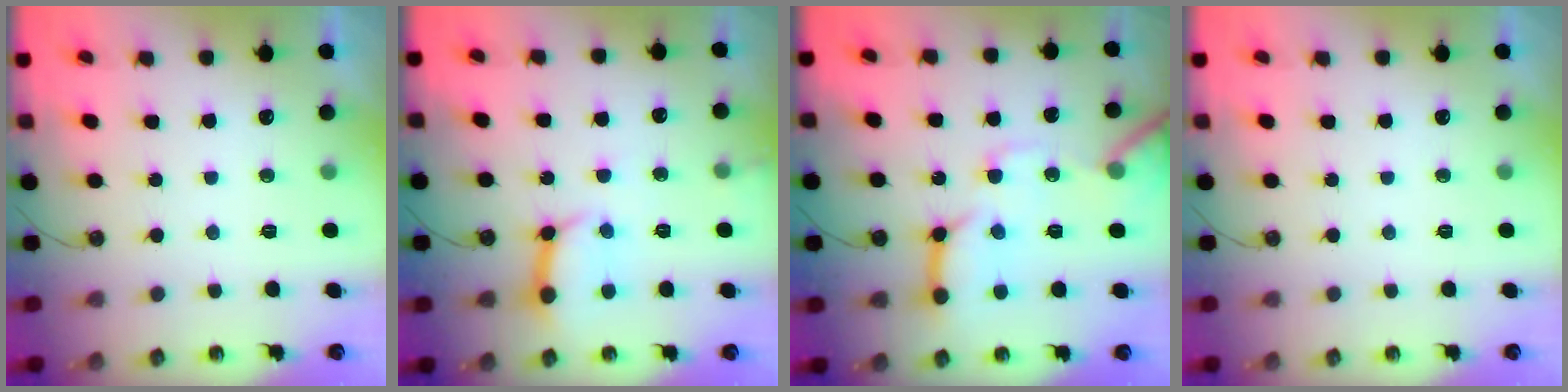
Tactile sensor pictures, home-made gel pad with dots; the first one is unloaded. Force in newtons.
{"total": 10.1, "press": 10.0, "slide": 1.1}
{"total": 16.6, "press": 16.5, "slide": 1.8}
{"total": 0.0}